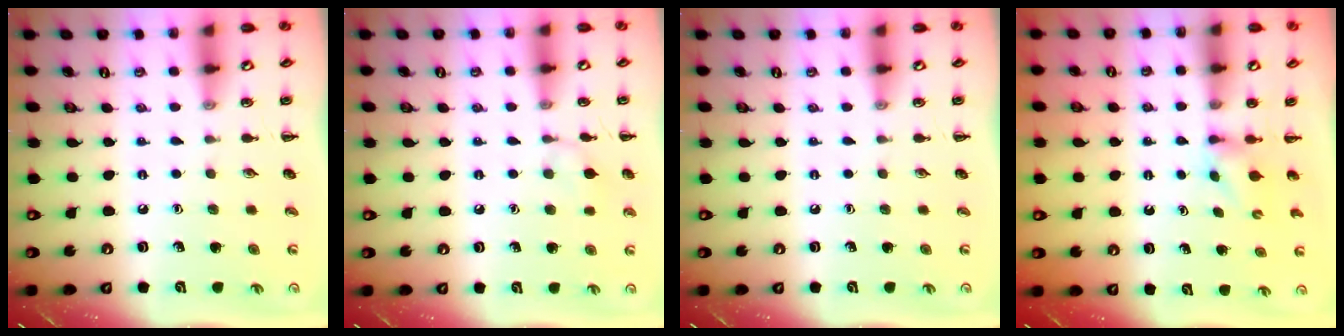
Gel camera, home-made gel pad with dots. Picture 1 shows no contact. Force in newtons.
{"total": 6.9, "press": 6.6, "slide": 2.0}
{"total": 0.0}
{"total": 2.5, "press": 2.3, "slide": 0.9}